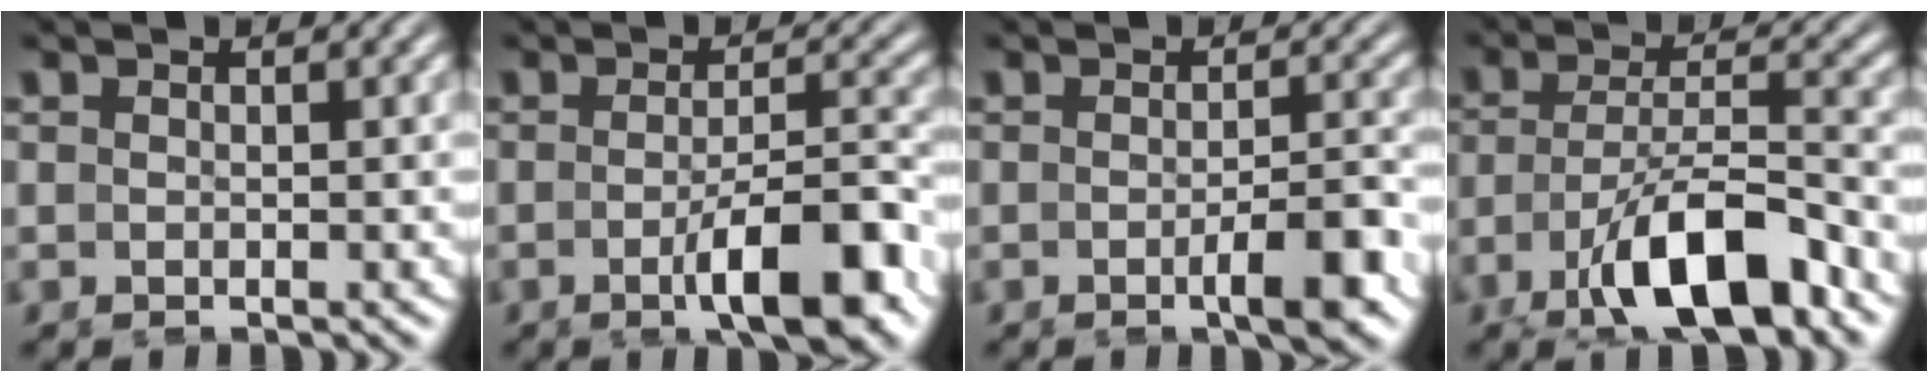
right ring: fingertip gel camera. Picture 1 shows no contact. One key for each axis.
{"total": 5.9, "fx": -2.9, "fy": 1.3, "fz": 4.9, "tx": -0.067, "ty": -0.007, "tz": -0.050}
{"total": 3.4, "fx": -1.7, "fy": 0.7, "fz": 2.9, "tx": -0.042, "ty": 0.002, "tz": -0.036}
{"total": 7.2, "fx": -3.6, "fy": 2.5, "fz": 5.7, "tx": -0.095, "ty": -0.026, "tz": -0.053}